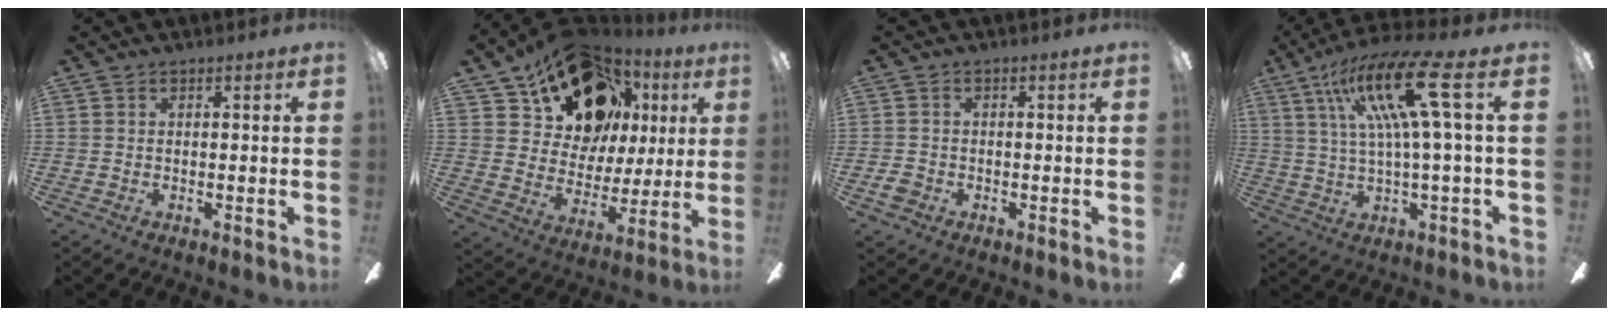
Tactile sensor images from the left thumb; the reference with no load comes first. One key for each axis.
{"total": 20.9, "fx": 12.2, "fy": 13.6, "fz": 10.2, "tx": -0.182, "ty": -0.053, "tz": 0.233}
{"total": 2.4, "fx": -1.0, "fy": 1.8, "fz": 1.1, "tx": -0.024, "ty": 0.006, "tz": -0.022}
{"total": 17.5, "fx": 6.3, "fy": 3.0, "fz": 16.1, "tx": -0.304, "ty": -0.015, "tz": 0.086}